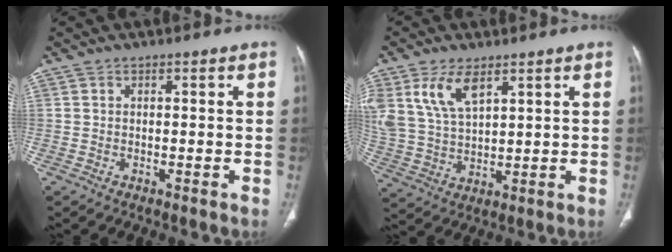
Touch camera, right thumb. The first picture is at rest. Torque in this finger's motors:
{"motor_torque": [0.01, 0.28, 0.39, 0.16, 0.13]}